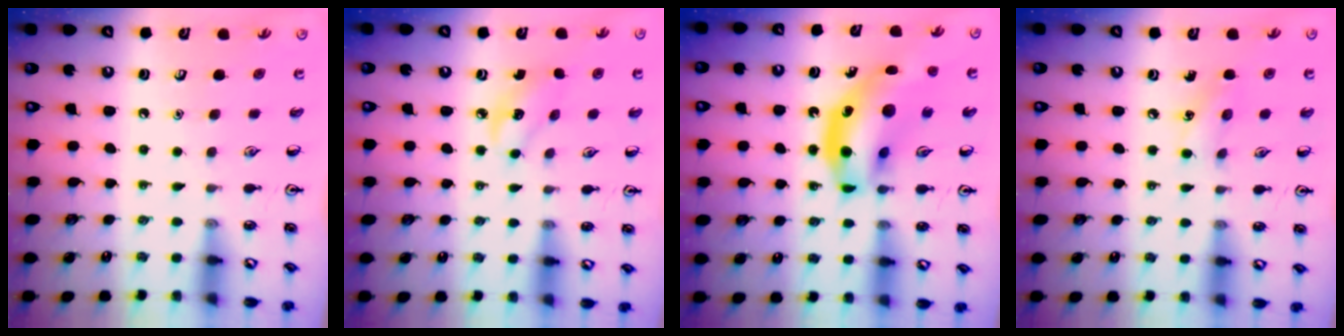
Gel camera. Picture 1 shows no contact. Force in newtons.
{"total": 3.2, "press": 3.1, "slide": 0.8}
{"total": 16.4, "press": 15.7, "slide": 4.8}
{"total": 6.0, "press": 5.8, "slide": 1.7}